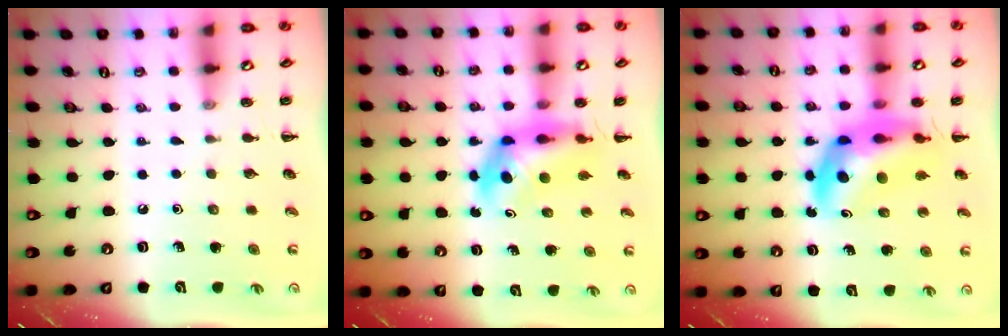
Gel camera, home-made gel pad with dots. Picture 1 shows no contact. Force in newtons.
{"total": 5.4, "press": 5.2, "slide": 1.4}
{"total": 11.0, "press": 10.5, "slide": 3.2}